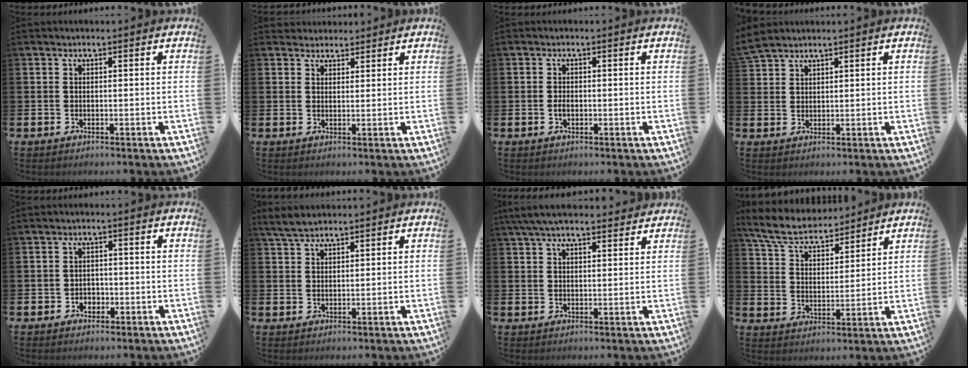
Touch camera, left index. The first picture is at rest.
{"total": 2.6, "force": [2.4, 1.0, -0.3], "torque": [0.015, -0.011, 0.042]}
{"total": 1.2, "force": [-0.3, 0.7, 0.8], "torque": [-0.008, 0.000, -0.009]}
{"total": 4.1, "force": [3.7, 0.9, 1.4], "torque": [-0.032, -0.010, 0.069]}
{"total": 1.8, "force": [-0.9, 1.5, 0.5], "torque": [0.005, -0.004, -0.024]}
{"total": 3.4, "force": [3.1, 0.9, 1.2], "torque": [-0.022, -0.007, 0.055]}
{"total": 5.5, "force": [4.9, 1.3, 2.3], "torque": [-0.052, -0.011, 0.090]}
{"total": 7.0, "force": [6.5, 1.8, 1.9], "torque": [-0.062, -0.036, 0.114]}